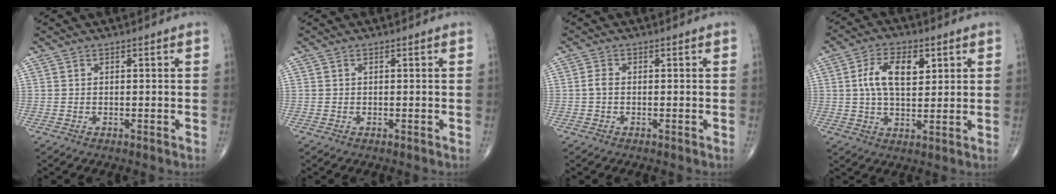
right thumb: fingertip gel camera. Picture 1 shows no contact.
{"total": 0.0}
{"total": 1.6, "force": [-0.2, 1.0, 1.2], "torque": [-0.024, 0.001, -0.007]}
{"total": 9.3, "force": [2.6, 5.0, 7.5], "torque": [-0.122, -0.002, 0.045]}